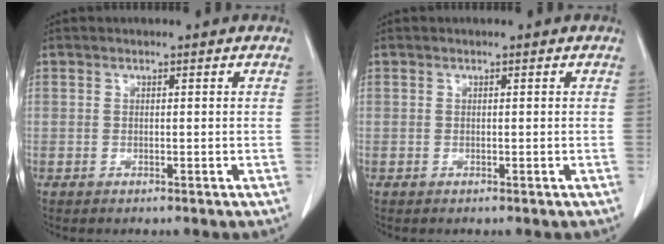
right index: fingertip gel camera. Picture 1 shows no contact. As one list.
[{"total": 0.0}]